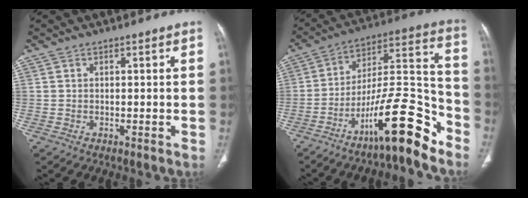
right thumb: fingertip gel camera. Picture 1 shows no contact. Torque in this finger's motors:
{"motor_torque": [0.21, 0.29, 1.47, -1.30, 0.20]}